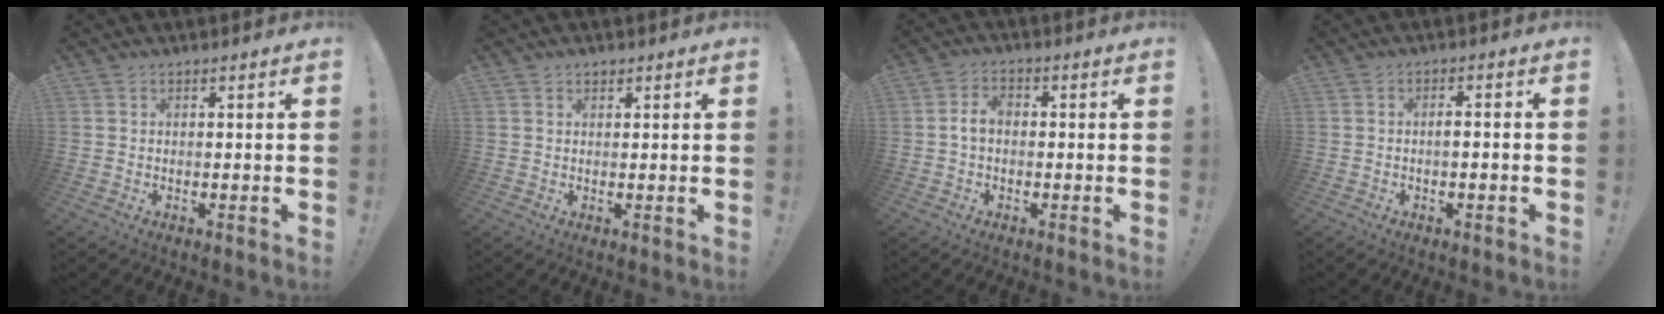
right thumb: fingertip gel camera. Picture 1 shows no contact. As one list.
[{"total": 0.9, "force": [0.6, 0.7, 0.2], "torque": [-0.005, 0.000, 0.012]}, {"total": 4.2, "force": [-0.3, 2.7, 3.1], "torque": [-0.051, 0.011, -0.006]}, {"total": 2.1, "force": [-0.9, 0.2, 1.9], "torque": [-0.035, 0.004, -0.017]}]